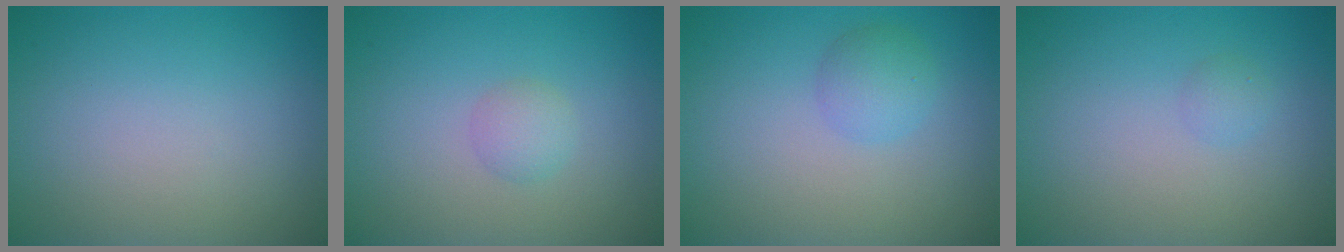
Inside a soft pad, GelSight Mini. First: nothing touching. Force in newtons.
{"total": 1.5, "press": 1.5, "slide": 0.1}
{"total": 2.1, "press": 2.1, "slide": 0.1}
{"total": 0.9, "press": 0.9, "slide": 0.0}